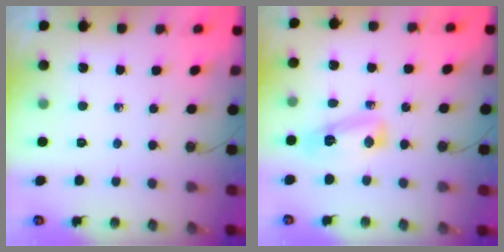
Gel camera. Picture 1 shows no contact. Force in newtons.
{"total": 14.1, "press": 8.6, "slide": 11.2}